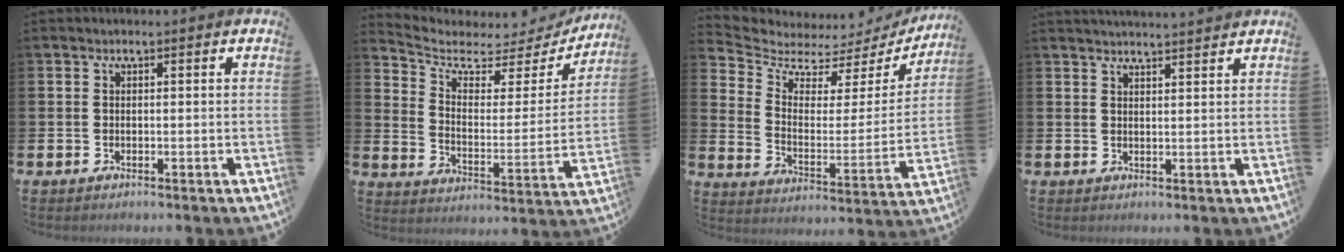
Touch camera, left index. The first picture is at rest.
{"total": 4.9, "force": [4.1, 2.3, 1.3], "torque": [-0.052, -0.041, 0.060]}
{"total": 5.2, "force": [4.4, 2.7, 1.0], "torque": [-0.057, -0.038, 0.068]}
{"total": 2.7, "force": [2.7, -0.2, 0.0], "torque": [-0.005, -0.015, 0.048]}